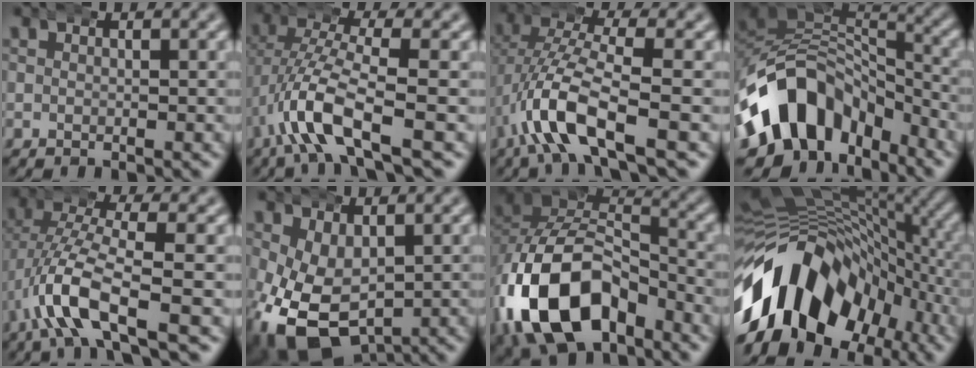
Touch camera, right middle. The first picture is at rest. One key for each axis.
{"total": 6.2, "fx": -1.8, "fy": 2.4, "fz": 5.5, "tx": -0.136, "ty": -0.025, "tz": -0.017}
{"total": 7.0, "fx": -1.6, "fy": 3.2, "fz": 6.0, "tx": -0.151, "ty": -0.026, "tz": -0.015}
{"total": 14.6, "fx": -3.8, "fy": 10.8, "fz": 8.9, "tx": -0.195, "ty": -0.045, "tz": -0.046}
{"total": 6.3, "fx": -1.7, "fy": 2.5, "fz": 5.6, "tx": -0.139, "ty": -0.025, "tz": -0.016}
{"total": 11.1, "fx": -4.0, "fy": 8.1, "fz": 6.5, "tx": -0.160, "ty": -0.082, "tz": -0.030}
{"total": 14.8, "fx": -3.9, "fy": 10.1, "fz": 10.1, "tx": -0.218, "ty": -0.047, "tz": -0.047}
{"total": 22.2, "fx": -4.2, "fy": 16.6, "fz": 14.1, "tx": -0.229, "ty": -0.022, "tz": -0.058}